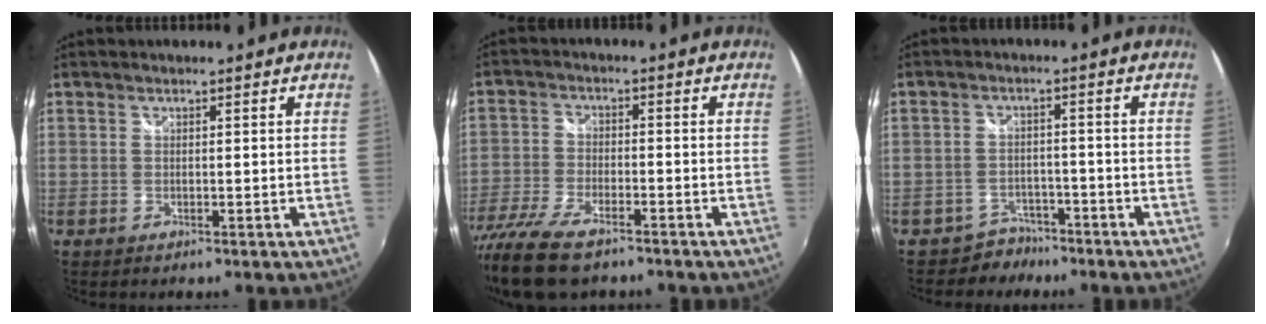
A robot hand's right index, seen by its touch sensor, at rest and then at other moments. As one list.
[{"total": 14.4, "force": [-10.9, 5.2, 8.0], "torque": [-0.192, -0.047, -0.203]}, {"total": 4.8, "force": [-3.7, 3.0, -0.4], "torque": [0.003, 0.021, -0.060]}]